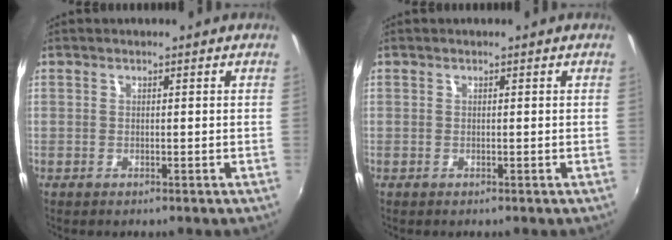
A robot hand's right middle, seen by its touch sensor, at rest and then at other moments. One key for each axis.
{"total": 0.0}